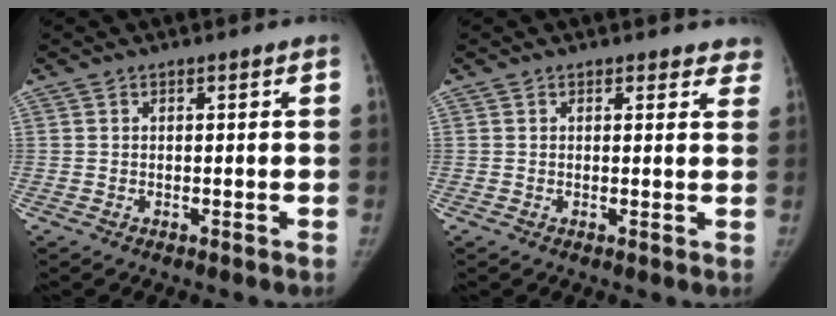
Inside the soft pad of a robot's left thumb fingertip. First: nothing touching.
{"total": 4.0, "force": [3.5, 1.8, 0.6], "torque": [0.036, -0.015, 0.020]}